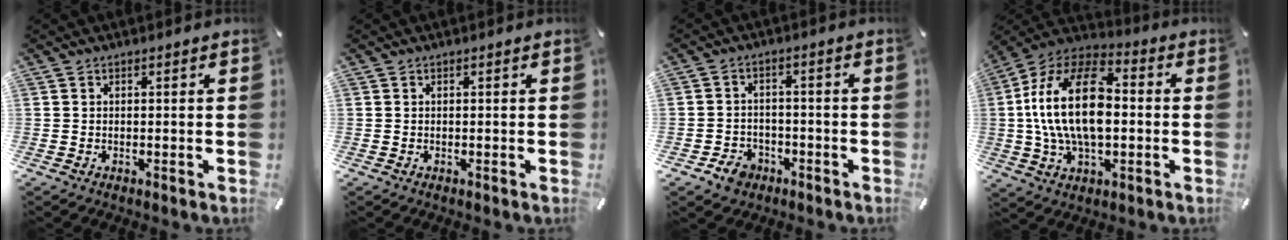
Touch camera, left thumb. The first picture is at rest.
{"total": 0.0}
{"total": 5.3, "force": [-3.0, 4.0, 1.7], "torque": [-0.037, 0.015, -0.057]}
{"total": 20.9, "force": [-0.2, 13.1, 16.3], "torque": [-0.346, 0.010, -0.009]}